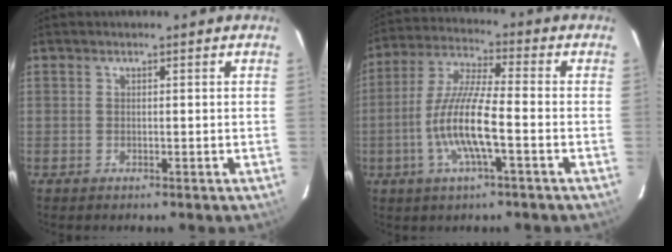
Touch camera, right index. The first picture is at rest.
{"total": 11.8, "force": [-3.5, 1.6, 11.2], "torque": [-0.233, -0.001, -0.070]}